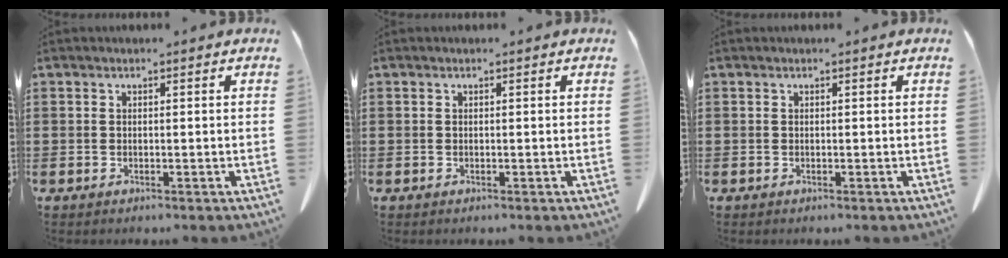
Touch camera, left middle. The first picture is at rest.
{"total": 0.0}
{"total": 0.0}